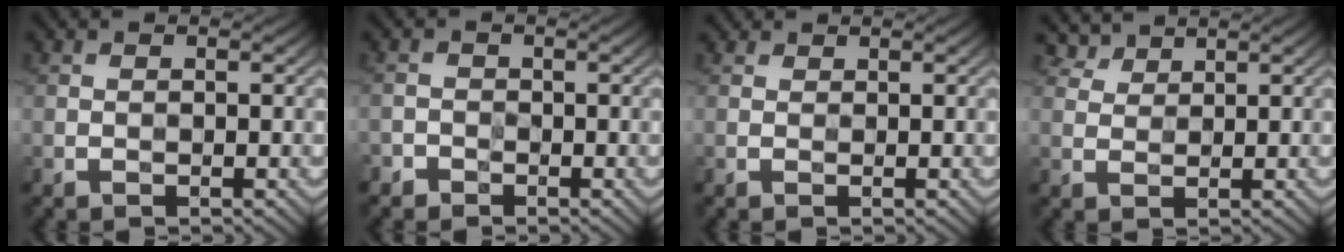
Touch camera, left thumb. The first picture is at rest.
{"total": 1.6, "force": [-1.1, 1.1, -0.3], "torque": [0.012, -0.002, -0.028]}
{"total": 0.7, "force": [0.7, 0.1, -0.2], "torque": [0.004, -0.003, 0.009]}
{"total": 2.2, "force": [2.1, 0.8, 0.2], "torque": [-0.013, -0.001, 0.048]}